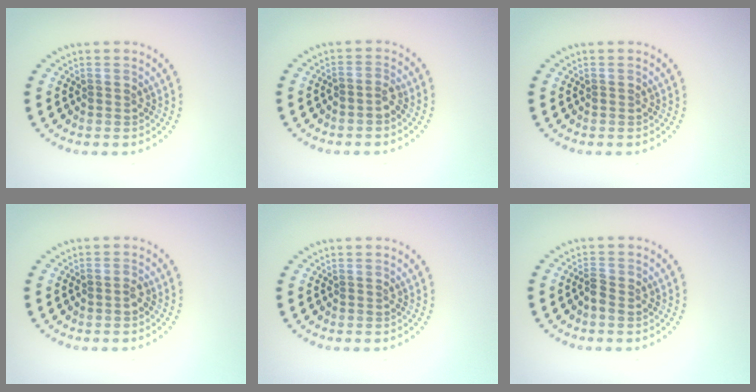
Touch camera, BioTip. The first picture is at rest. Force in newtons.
{"total": 1.3, "press": 1.0, "slide": 0.7}
{"total": 0.0}
{"total": 0.9, "press": 0.8, "slide": 0.3}
{"total": 0.0}
{"total": 1.2, "press": 1.2, "slide": 0.3}